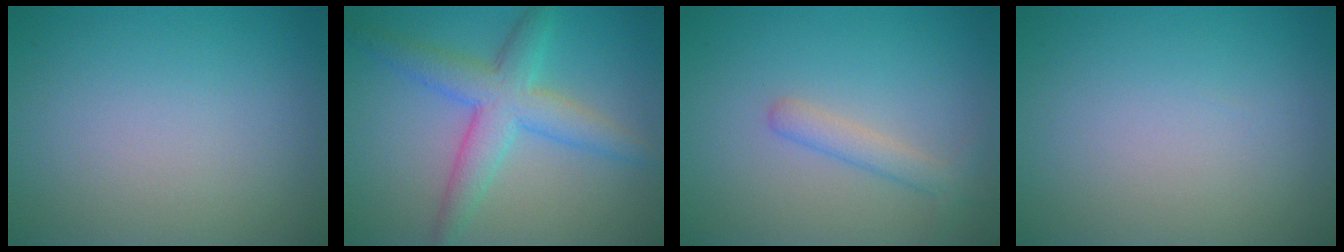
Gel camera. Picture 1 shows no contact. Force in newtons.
{"total": 5.3, "press": 5.3, "slide": 0.1}
{"total": 2.0, "press": 2.0, "slide": 0.1}
{"total": 0.0}